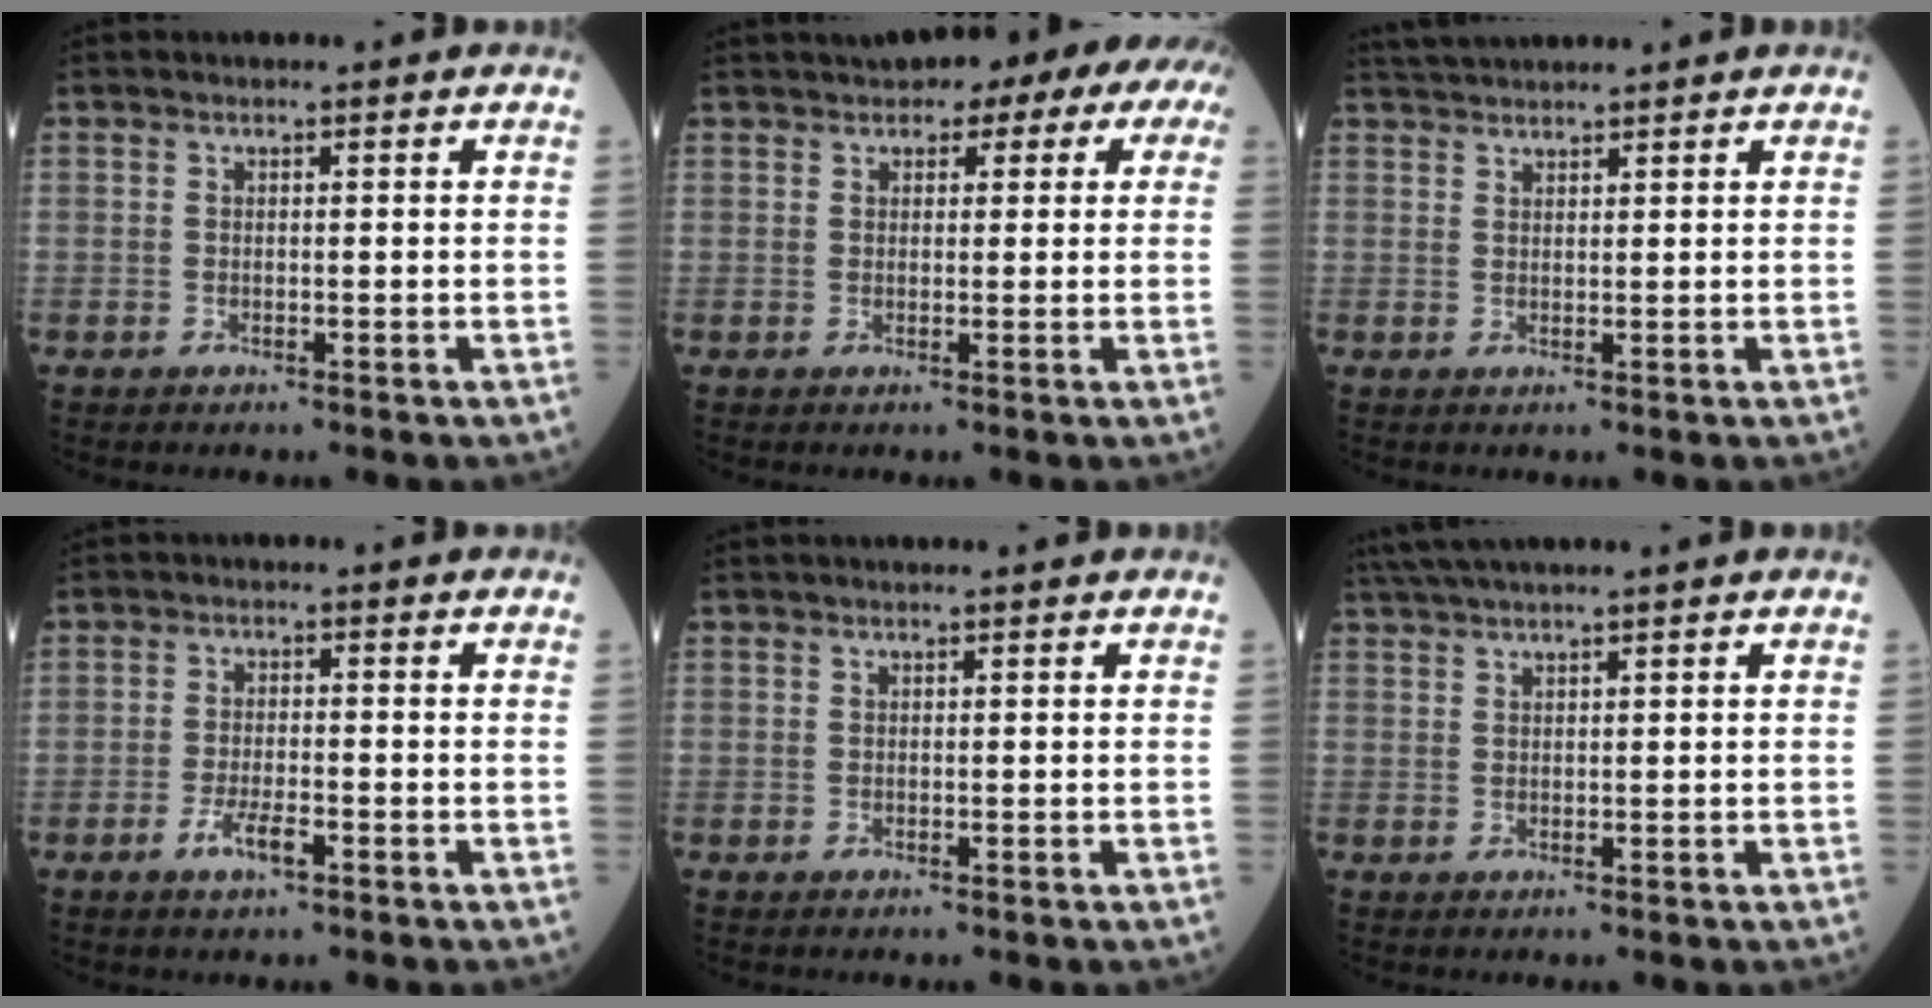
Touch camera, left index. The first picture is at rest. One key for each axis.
{"total": 10.1, "fx": 5.5, "fy": 4.0, "fz": 7.4, "tx": -0.089, "ty": 0.049, "tz": 0.061}
{"total": 3.7, "fx": 3.5, "fy": -0.1, "fz": 1.0, "tx": -0.022, "ty": 0.029, "tz": 0.069}
{"total": 3.6, "fx": -2.1, "fy": 0.8, "fz": 2.8, "tx": -0.059, "ty": -0.002, "tz": -0.039}
{"total": 0.0}
{"total": 3.6, "fx": 2.8, "fy": -0.9, "fz": 2.0, "tx": -0.046, "ty": 0.021, "tz": 0.061}